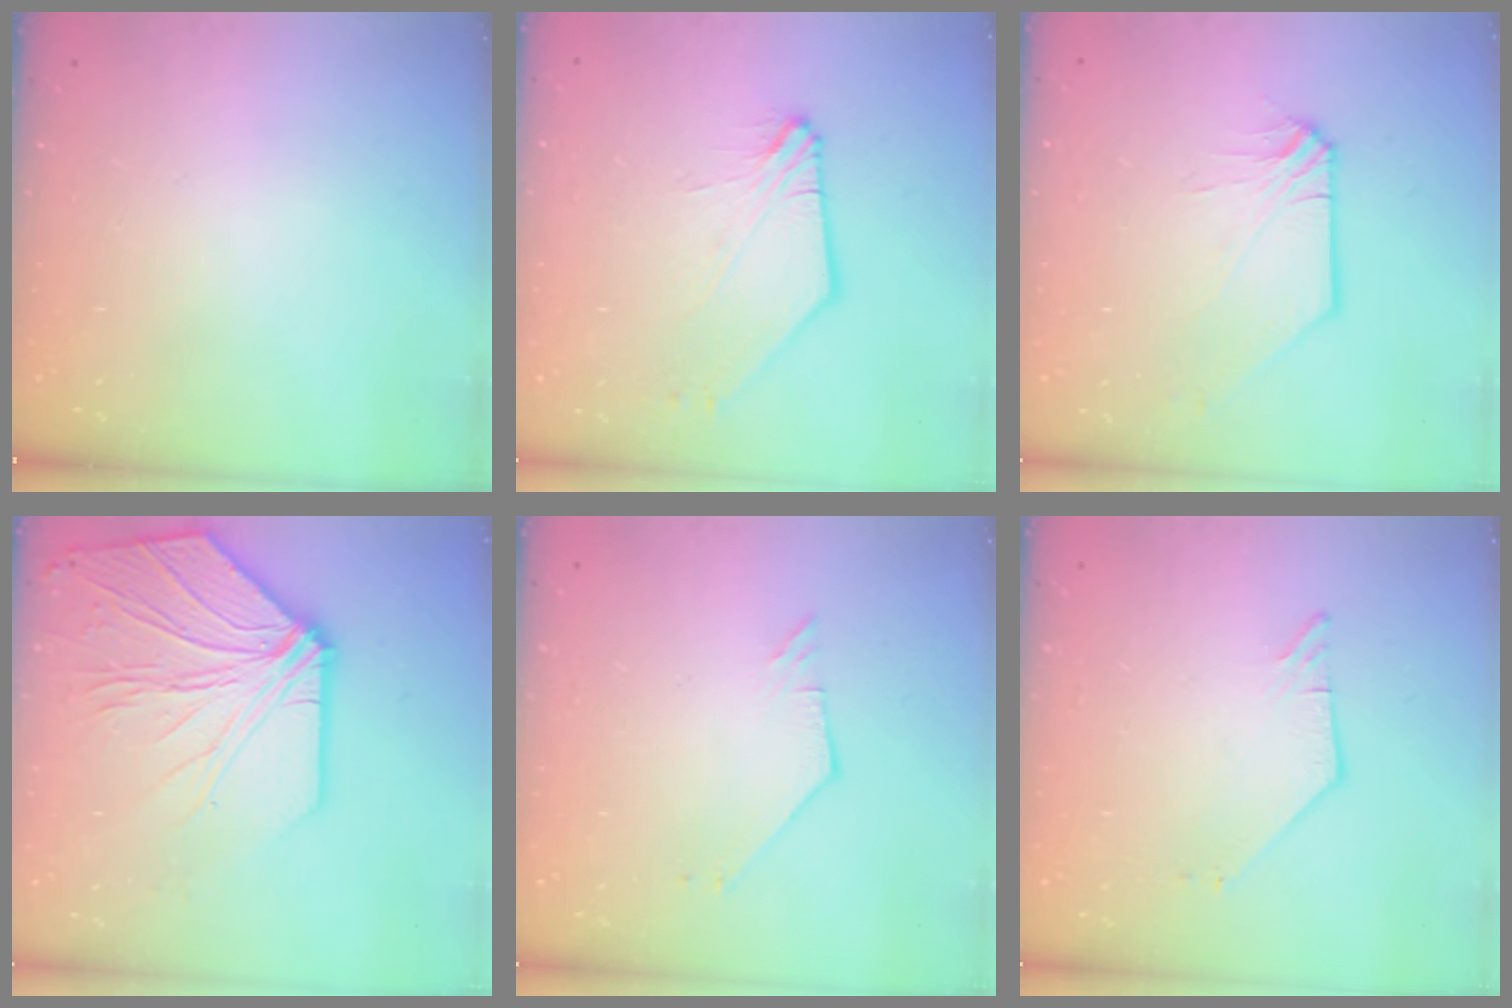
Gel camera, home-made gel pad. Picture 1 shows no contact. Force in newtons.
{"total": 3.8, "press": 3.8, "slide": 0.6}
{"total": 1.0, "press": 0.9, "slide": 0.2}
{"total": 15.2, "press": 15.0, "slide": 2.2}
{"total": 2.0, "press": 2.0, "slide": 0.1}
{"total": 2.7, "press": 2.7, "slide": 0.4}